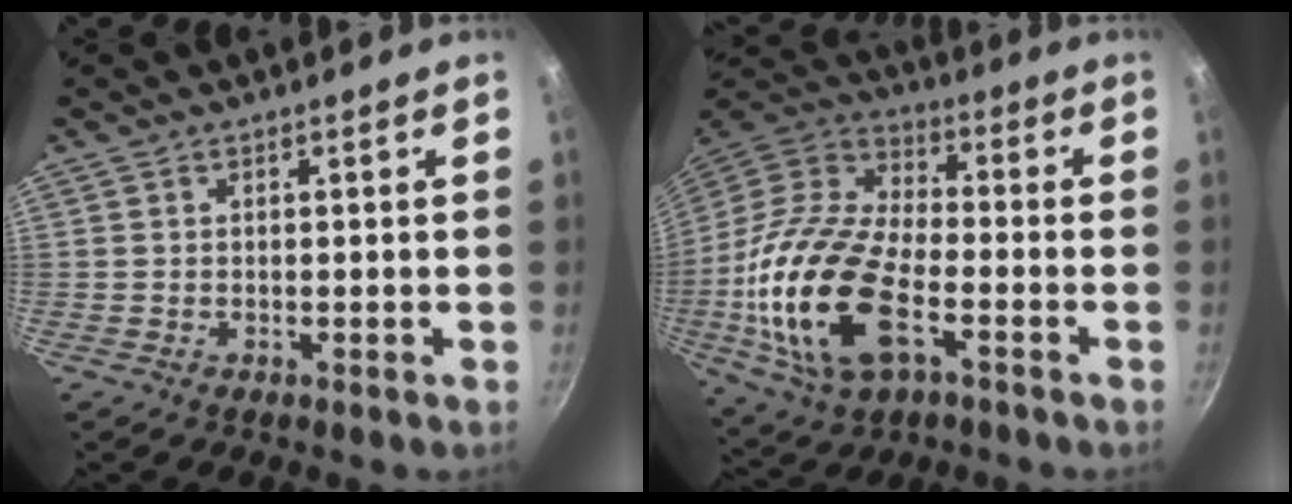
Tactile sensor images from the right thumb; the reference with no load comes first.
{"total": 23.3, "force": [-6.2, 12.1, 19.0], "torque": [-0.375, 0.025, -0.126]}